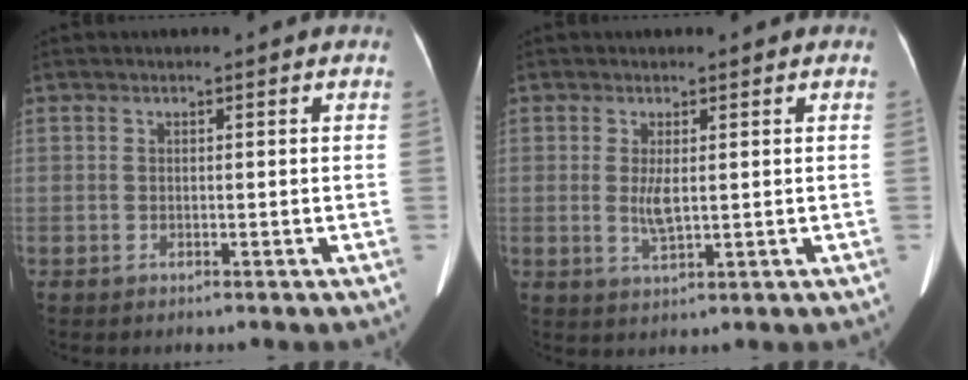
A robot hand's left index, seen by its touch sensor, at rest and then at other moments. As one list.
[{"total": 3.7, "force": [0.2, 0.9, 3.6], "torque": [-0.075, -0.008, 0.008]}]